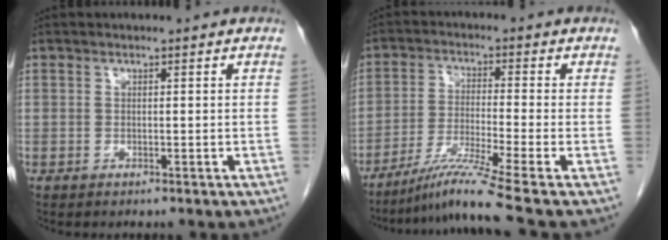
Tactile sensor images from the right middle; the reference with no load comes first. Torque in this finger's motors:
{"motor_torque": [0.23, -0.60, -0.06, 0.08]}